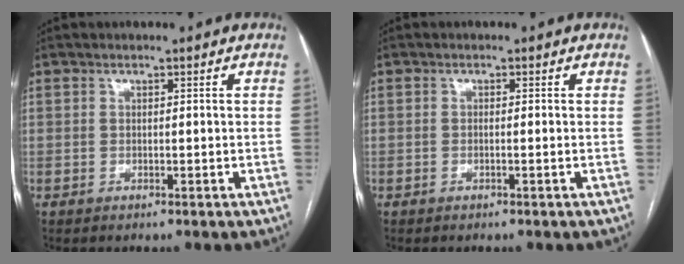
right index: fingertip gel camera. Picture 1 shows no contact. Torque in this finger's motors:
{"motor_torque": [-0.45, 0.32, -0.03, 0.00]}